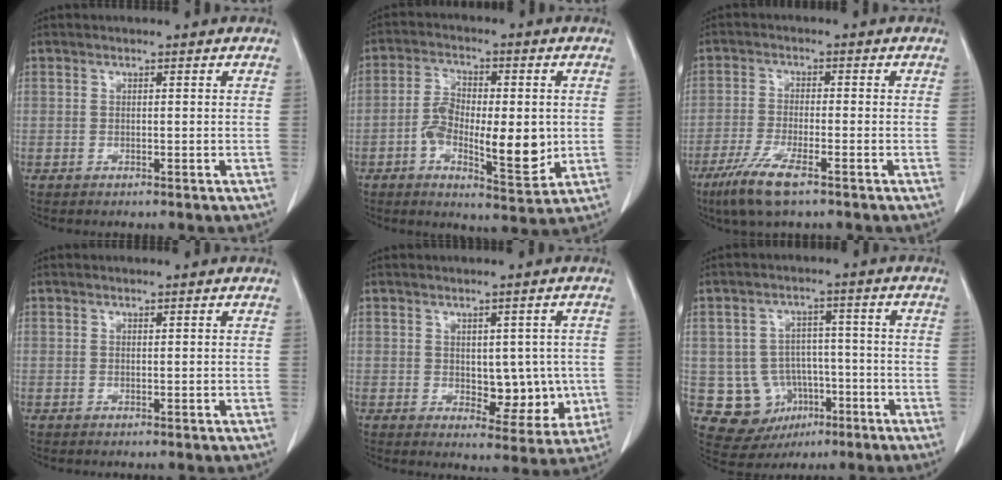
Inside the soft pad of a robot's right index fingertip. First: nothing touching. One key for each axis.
{"total": 11.4, "fx": -1.6, "fy": 4.4, "fz": 10.4, "tx": -0.172, "ty": -0.003, "tz": -0.021}
{"total": 7.1, "fx": -4.5, "fy": 0.9, "fz": 5.4, "tx": -0.117, "ty": -0.018, "tz": -0.082}
{"total": 0.0}
{"total": 7.3, "fx": -0.2, "fy": 4.2, "fz": 5.9, "tx": -0.056, "ty": 0.000, "tz": 0.011}
{"total": 9.2, "fx": -2.7, "fy": 8.4, "fz": 2.7, "tx": -0.045, "ty": 0.024, "tz": -0.027}